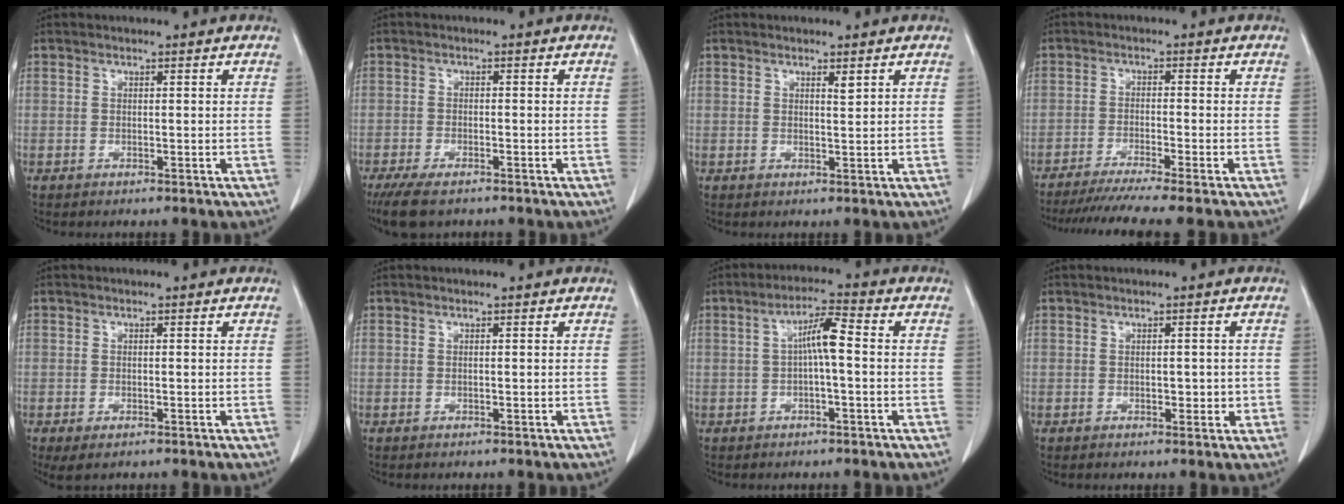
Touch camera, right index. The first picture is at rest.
{"total": 7.1, "force": [-5.1, 2.7, 4.2], "torque": [-0.075, -0.012, -0.084]}
{"total": 1.5, "force": [0.9, 0.4, 1.2], "torque": [-0.026, -0.002, 0.017]}
{"total": 10.3, "force": [-8.6, -0.9, 5.5], "torque": [-0.080, -0.022, -0.135]}
{"total": 3.7, "force": [-1.7, 1.9, 2.8], "torque": [-0.058, -0.006, -0.024]}
{"total": 0.0}
{"total": 5.7, "force": [0.3, 1.1, 5.6], "torque": [-0.107, 0.020, 0.004]}
{"total": 2.9, "force": [-0.3, 1.6, 2.4], "torque": [-0.039, 0.009, 0.003]}